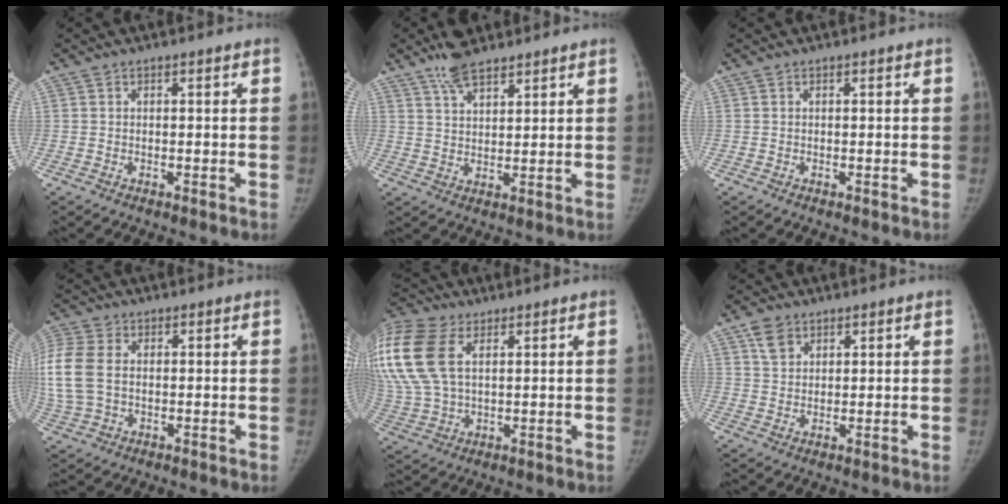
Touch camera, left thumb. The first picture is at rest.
{"total": 6.0, "force": [4.9, 1.9, 2.8], "torque": [-0.038, -0.026, 0.094]}
{"total": 0.0}
{"total": 12.0, "force": [1.0, 8.1, 8.9], "torque": [-0.236, 0.010, 0.022]}
{"total": 22.8, "force": [8.2, 14.1, 15.9], "torque": [-0.415, 0.023, 0.160]}
{"total": 4.4, "force": [2.6, 3.0, 1.9], "torque": [-0.024, -0.010, 0.053]}